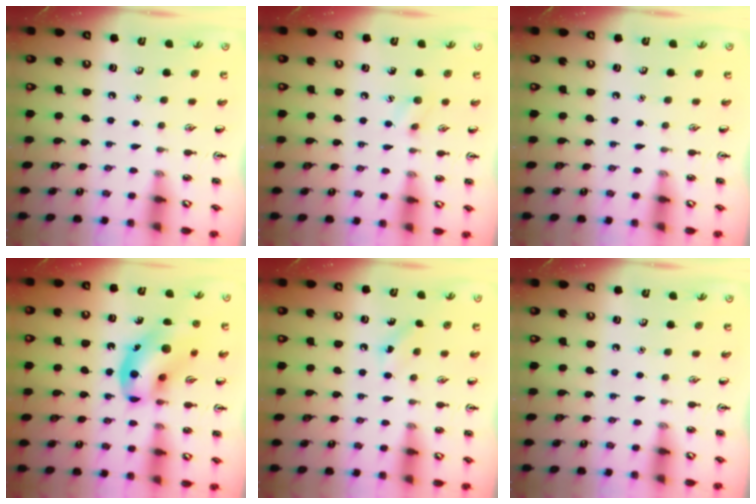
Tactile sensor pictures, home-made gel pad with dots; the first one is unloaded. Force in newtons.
{"total": 6.2, "press": 5.9, "slide": 1.9}
{"total": 0.0}
{"total": 14.0, "press": 13.7, "slide": 2.9}
{"total": 2.8, "press": 2.6, "slide": 1.0}
{"total": 0.0}